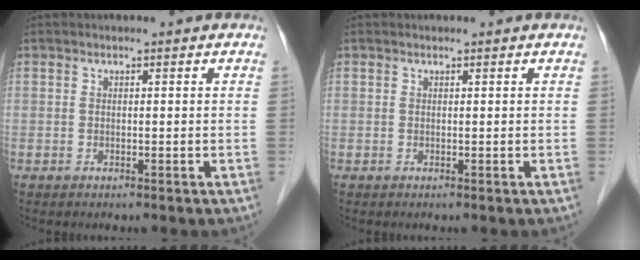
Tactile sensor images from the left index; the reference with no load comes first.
{"total": 0.0}